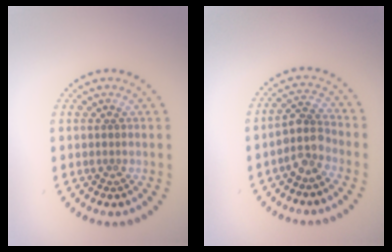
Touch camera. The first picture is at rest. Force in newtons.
{"total": 2.8, "press": 2.2, "slide": 1.8}